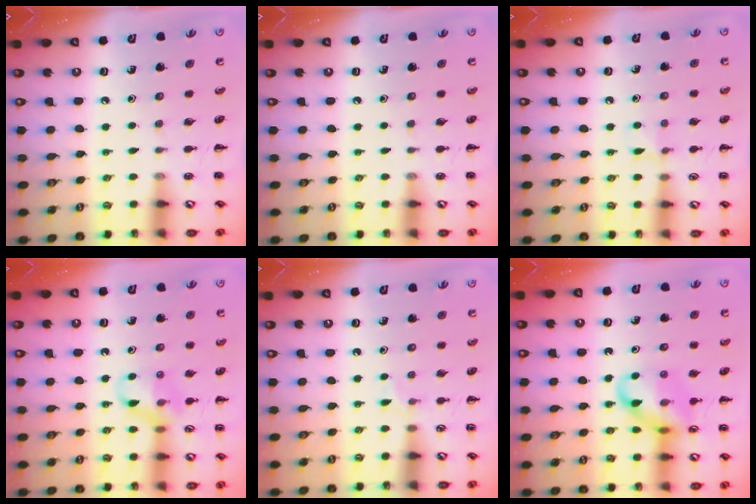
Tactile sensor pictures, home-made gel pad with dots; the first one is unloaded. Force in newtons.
{"total": 0.0}
{"total": 5.8, "press": 5.6, "slide": 1.8}
{"total": 10.6, "press": 10.6, "slide": 0.9}
{"total": 4.9, "press": 4.5, "slide": 1.9}
{"total": 12.5, "press": 12.5, "slide": 1.2}